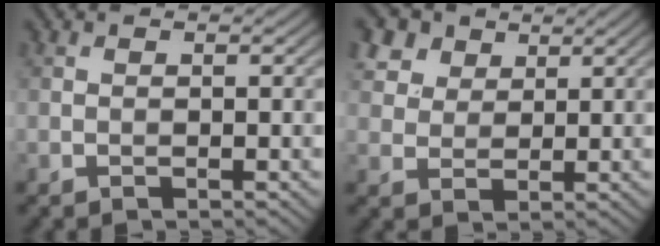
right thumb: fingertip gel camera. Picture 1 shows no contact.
{"total": 6.4, "force": [4.1, 4.1, 2.7], "torque": [-0.093, 0.000, 0.087]}